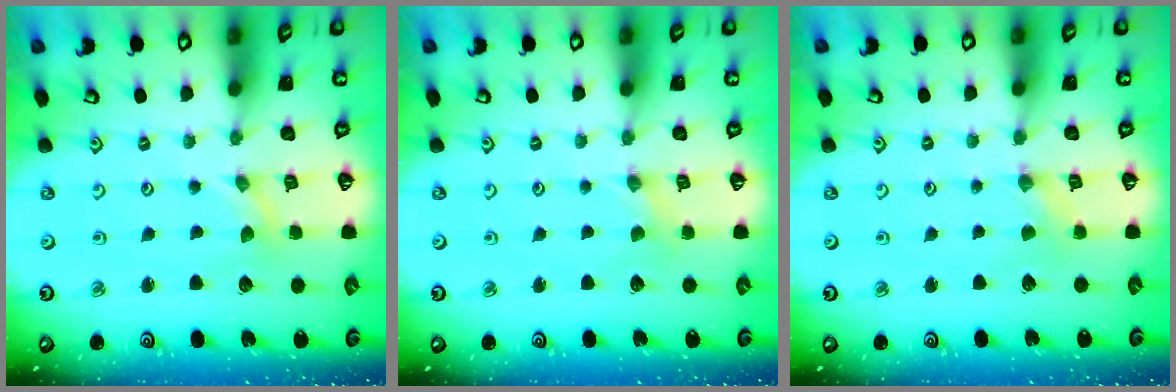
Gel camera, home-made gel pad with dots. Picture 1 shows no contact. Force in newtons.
{"total": 0.0}
{"total": 0.9, "press": 0.9, "slide": 0.3}